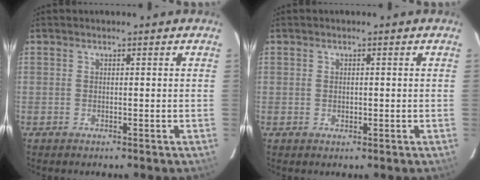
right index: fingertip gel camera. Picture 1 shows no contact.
{"total": 0.9, "force": [0.0, 0.9, 0.1], "torque": [0.001, 0.000, 0.000]}